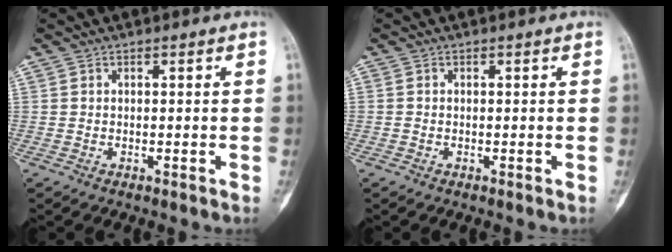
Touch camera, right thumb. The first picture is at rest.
{"total": 0.0}